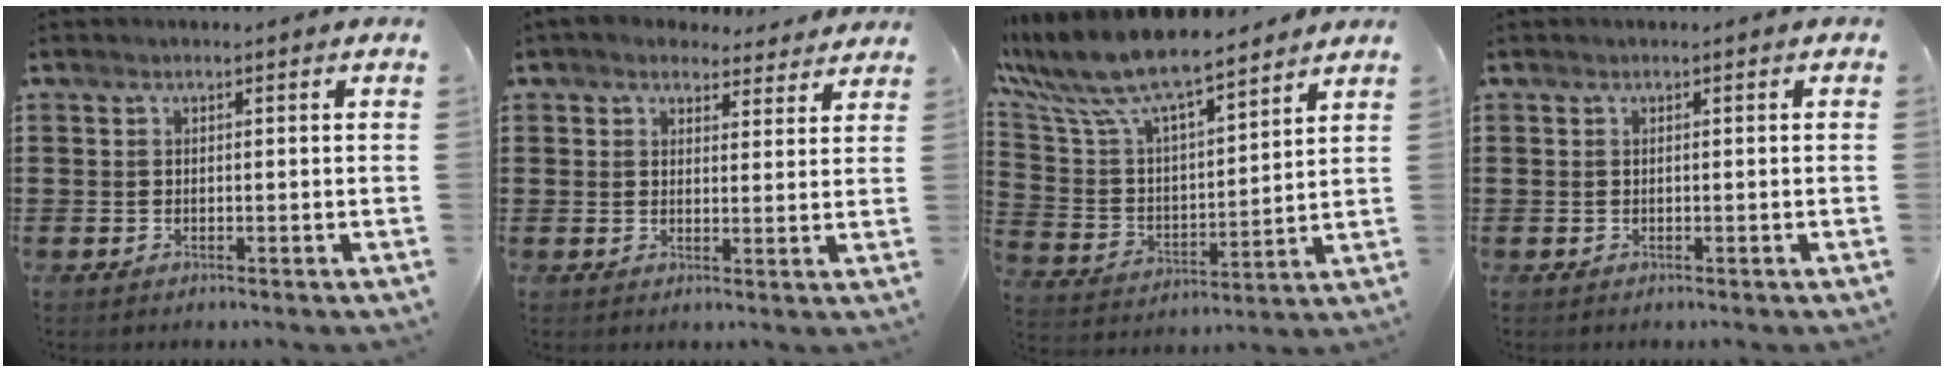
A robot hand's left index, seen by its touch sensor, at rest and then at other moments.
{"total": 3.9, "force": [3.6, 1.1, 0.9], "torque": [-0.020, -0.012, 0.066]}
{"total": 10.2, "force": [8.8, 1.9, 4.9], "torque": [-0.131, -0.048, 0.152]}
{"total": 0.0}